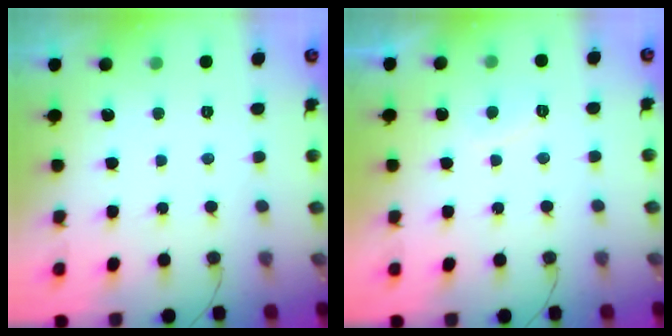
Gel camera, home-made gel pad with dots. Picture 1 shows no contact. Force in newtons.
{"total": 2.2, "press": 2.1, "slide": 0.8}